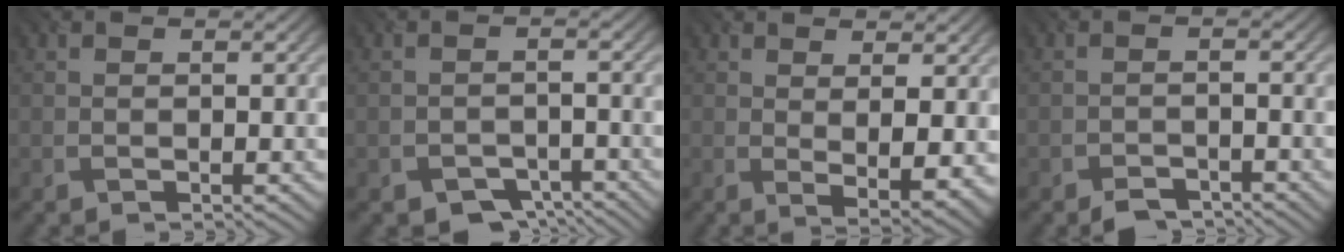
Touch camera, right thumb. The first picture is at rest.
{"total": 4.1, "force": [-3.0, 2.1, 1.6], "torque": [-0.022, -0.008, -0.047]}
{"total": 4.3, "force": [1.1, 1.1, 4.1], "torque": [-0.070, -0.012, 0.026]}
{"total": 3.1, "force": [-2.6, 1.1, 1.3], "torque": [-0.021, 0.000, -0.047]}